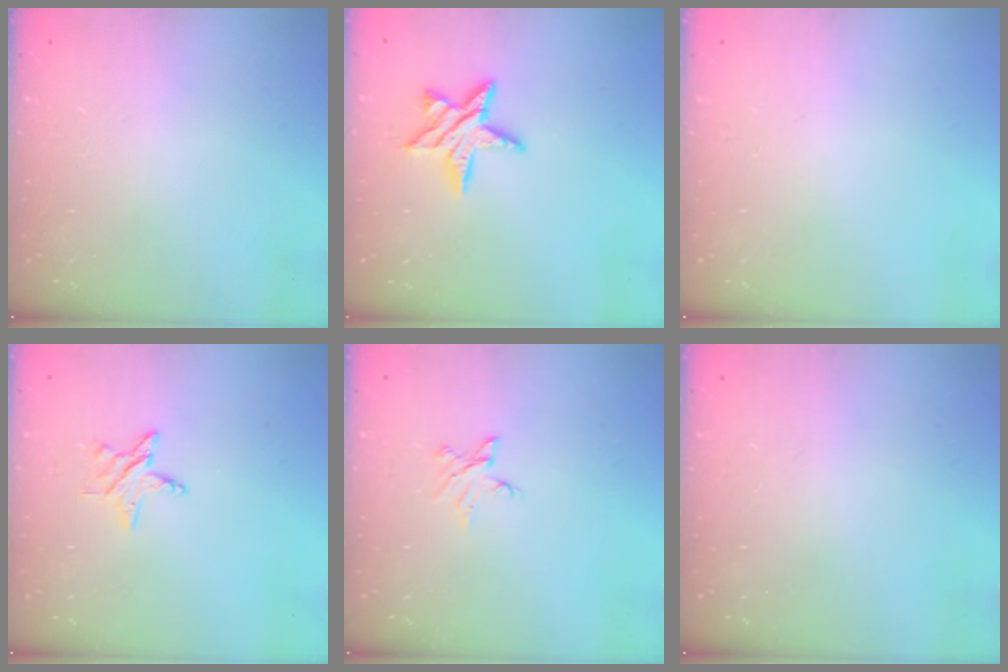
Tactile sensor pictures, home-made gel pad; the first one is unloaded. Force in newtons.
{"total": 9.3, "press": 9.3, "slide": 0.6}
{"total": 0.0}
{"total": 4.2, "press": 4.2, "slide": 0.4}
{"total": 4.0, "press": 3.9, "slide": 0.4}
{"total": 0.0}